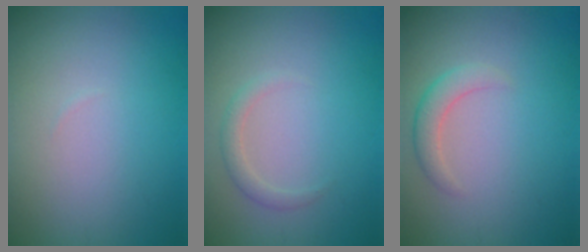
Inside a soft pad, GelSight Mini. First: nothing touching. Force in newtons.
{"total": 1.4, "press": 1.4, "slide": 0.1}
{"total": 2.0, "press": 1.9, "slide": 0.2}